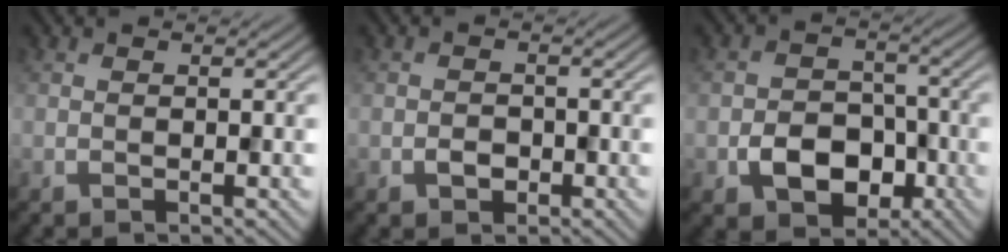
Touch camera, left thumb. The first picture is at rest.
{"total": 1.7, "force": [-0.8, 1.3, 0.8], "torque": [-0.013, -0.002, -0.017]}
{"total": 6.5, "force": [-2.6, 4.8, 3.6], "torque": [-0.062, -0.008, -0.047]}